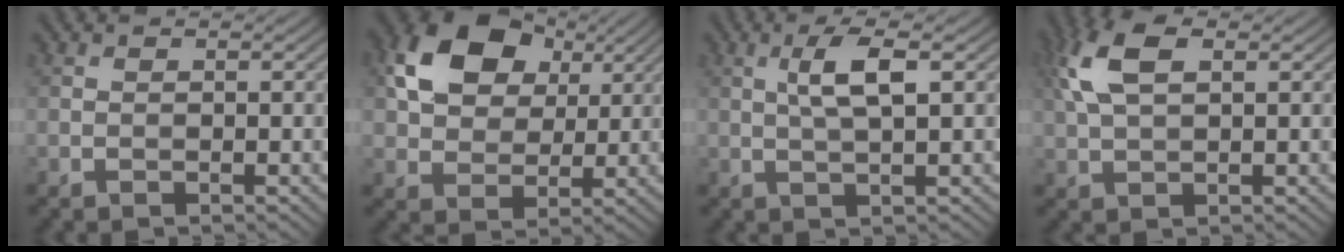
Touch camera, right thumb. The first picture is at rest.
{"total": 12.5, "force": [4.8, 8.7, 7.5], "torque": [-0.162, 0.013, 0.088]}
{"total": 4.4, "force": [1.2, 0.9, 4.2], "torque": [-0.086, 0.005, 0.023]}
{"total": 7.4, "force": [2.6, 3.6, 5.9], "torque": [-0.150, 0.018, 0.047]}